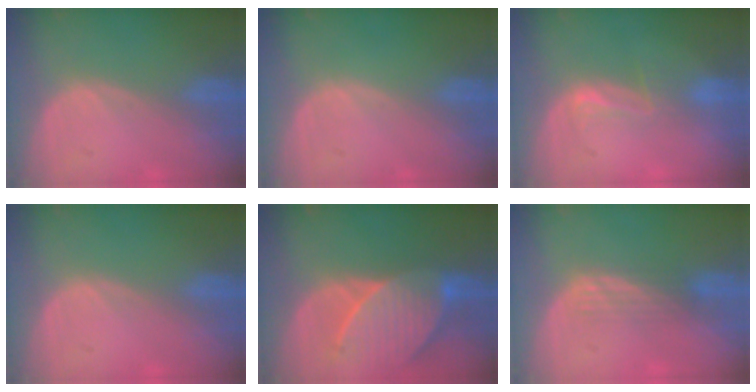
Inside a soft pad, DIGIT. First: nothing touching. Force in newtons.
{"total": 0.0}
{"total": 2.7, "press": 2.3, "slide": 1.5}
{"total": 0.0}
{"total": 9.5, "press": 8.6, "slide": 3.8}
{"total": 2.9, "press": 2.5, "slide": 1.5}